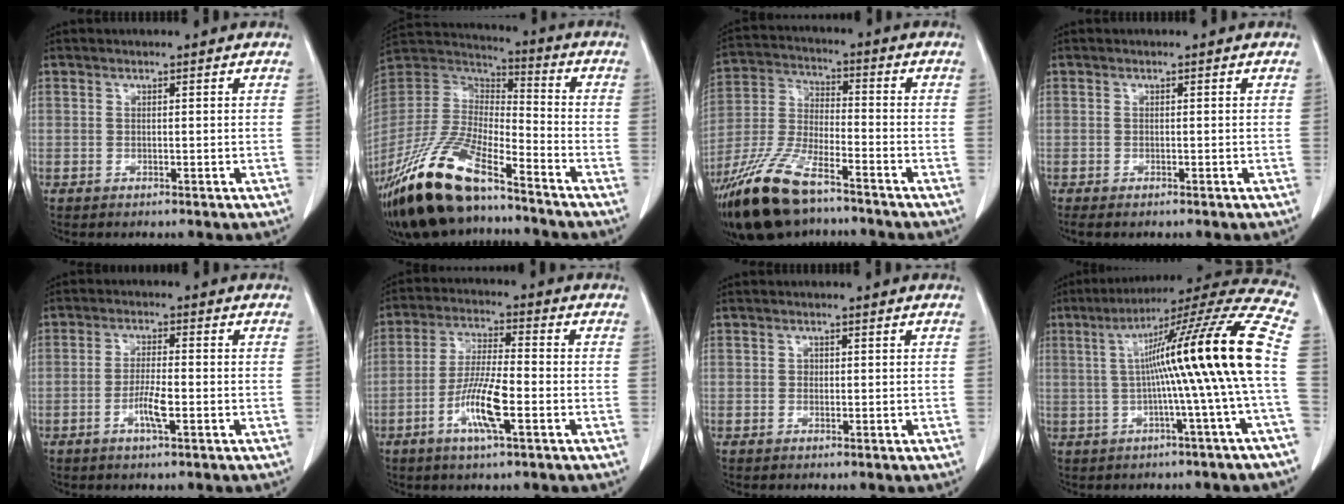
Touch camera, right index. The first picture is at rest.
{"total": 24.0, "force": [-16.5, 7.4, 15.8], "torque": [-0.365, -0.038, -0.308]}
{"total": 17.5, "force": [-12.3, 5.8, 11.0], "torque": [-0.256, -0.021, -0.231]}
{"total": 1.5, "force": [-0.8, 0.6, 1.1], "torque": [-0.029, 0.000, -0.010]}
{"total": 4.8, "force": [-1.7, 1.0, 4.4], "torque": [-0.085, 0.001, -0.030]}
{"total": 9.7, "force": [-3.6, 1.5, 8.8], "torque": [-0.173, -0.005, -0.068]}
{"total": 1.1, "force": [0.0, 1.0, 0.6], "torque": [-0.014, 0.009, 0.002]}
{"total": 20.0, "force": [0.4, -1.6, 19.9], "torque": [-0.281, 0.030, -0.007]}